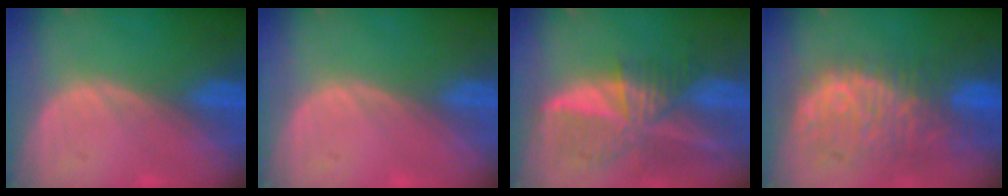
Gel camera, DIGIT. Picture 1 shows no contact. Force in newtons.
{"total": 0.0}
{"total": 9.3, "press": 8.0, "slide": 4.7}
{"total": 11.5, "press": 9.8, "slide": 5.9}